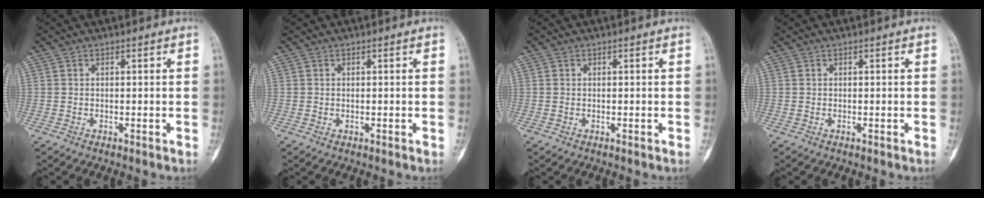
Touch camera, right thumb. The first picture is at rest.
{"total": 0.0}
{"total": 0.0}
{"total": 0.0}